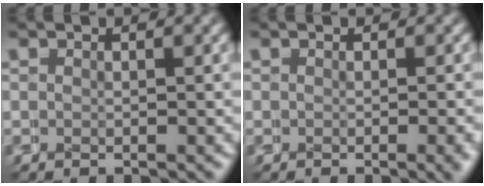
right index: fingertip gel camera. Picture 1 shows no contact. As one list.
[{"total": 0.8, "force": [-0.4, -0.2, 0.7], "torque": [-0.007, 0.000, -0.005]}]